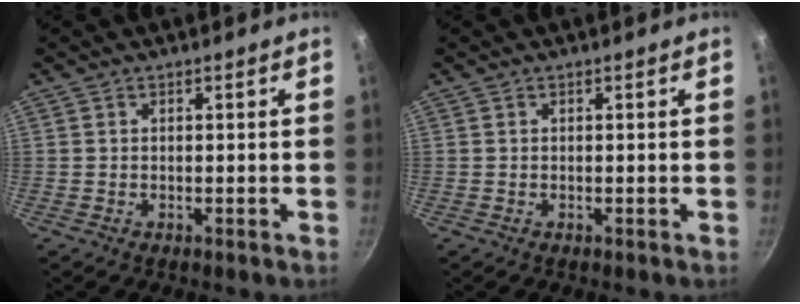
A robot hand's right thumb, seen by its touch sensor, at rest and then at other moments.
{"total": 0.0}